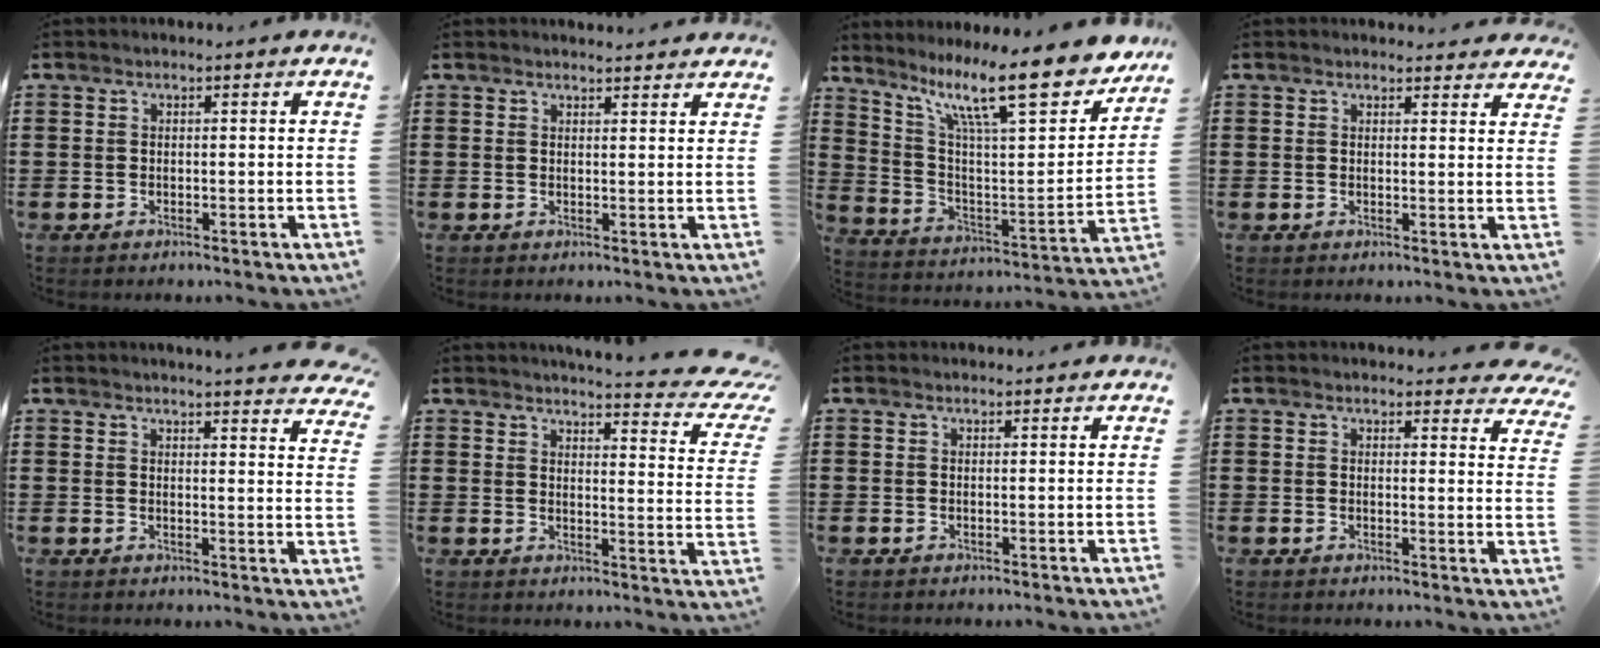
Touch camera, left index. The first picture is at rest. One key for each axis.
{"total": 1.7, "fx": 1.7, "fy": 0.0, "fz": 0.1, "tx": -0.006, "ty": -0.002, "tz": 0.033}
{"total": 14.9, "fx": 10.7, "fy": 2.9, "fz": 10.0, "tx": -0.197, "ty": -0.064, "tz": 0.173}
{"total": 1.9, "fx": 1.9, "fy": 0.4, "fz": 0.1, "tx": 0.000, "ty": -0.004, "tz": 0.035}
{"total": 3.2, "fx": 3.1, "fy": -0.6, "fz": 0.4, "tx": -0.013, "ty": -0.020, "tz": 0.054}
{"total": 5.0, "fx": 4.5, "fy": 0.1, "fz": 2.2, "tx": -0.041, "ty": -0.039, "tz": 0.069}
{"total": 0.7, "fx": 0.6, "fy": 0.2, "fz": -0.1, "tx": 0.000, "ty": 0.000, "tz": 0.013}
{"total": 3.2, "fx": 3.1, "fy": 0.3, "fz": 0.7, "tx": -0.009, "ty": -0.016, "tz": 0.055}